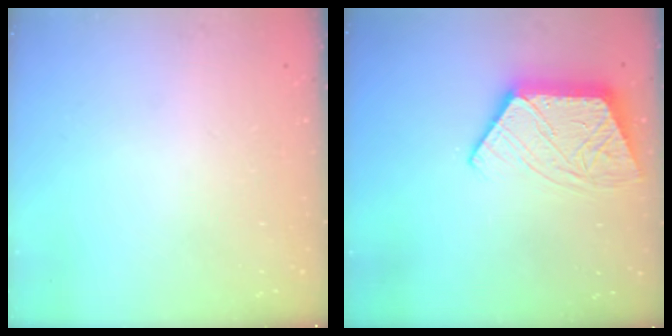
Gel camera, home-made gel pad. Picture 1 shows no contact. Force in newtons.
{"total": 13.3, "press": 13.3, "slide": 0.8}